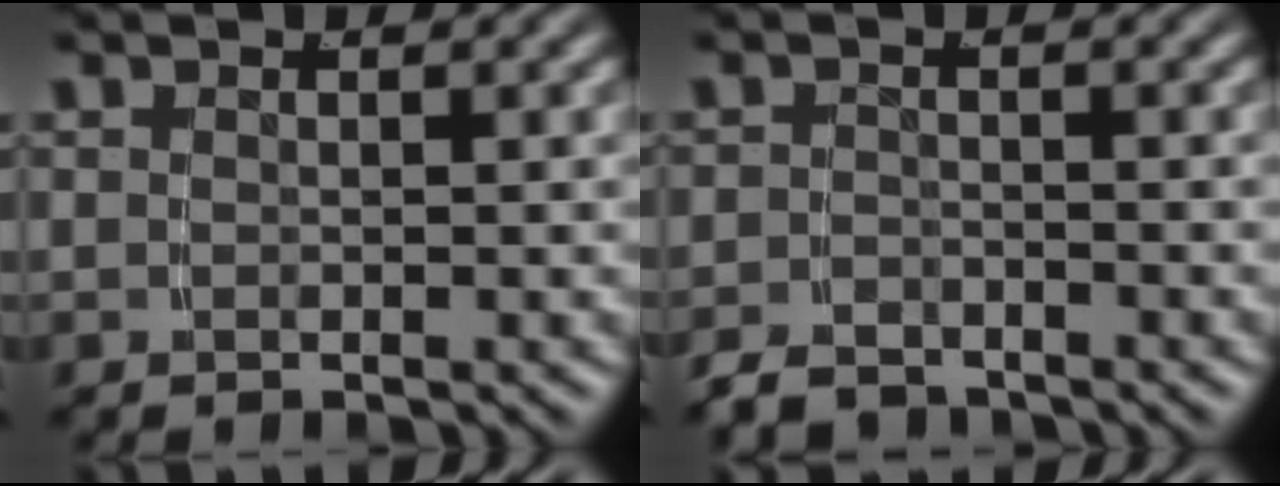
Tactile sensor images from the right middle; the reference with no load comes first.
{"total": 2.6, "force": [-2.5, 0.7, 0.1], "torque": [0.000, -0.013, -0.041]}